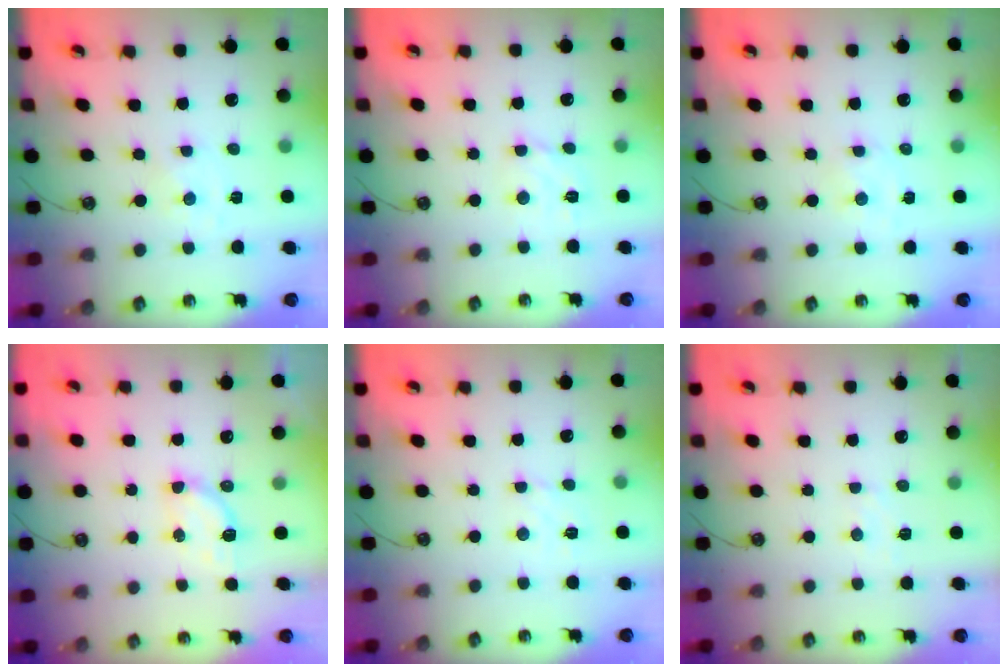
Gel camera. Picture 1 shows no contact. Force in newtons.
{"total": 3.5, "press": 3.5, "slide": 0.2}
{"total": 1.0, "press": 1.0, "slide": 0.2}
{"total": 4.7, "press": 4.7, "slide": 0.4}
{"total": 2.7, "press": 2.7, "slide": 0.4}
{"total": 4.6, "press": 4.6, "slide": 0.5}